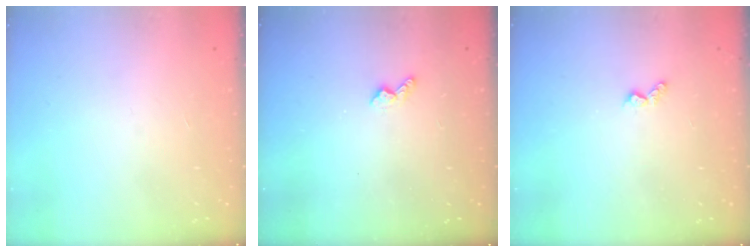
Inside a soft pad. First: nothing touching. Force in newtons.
{"total": 3.5, "press": 3.5, "slide": 0.5}
{"total": 4.1, "press": 4.1, "slide": 0.6}